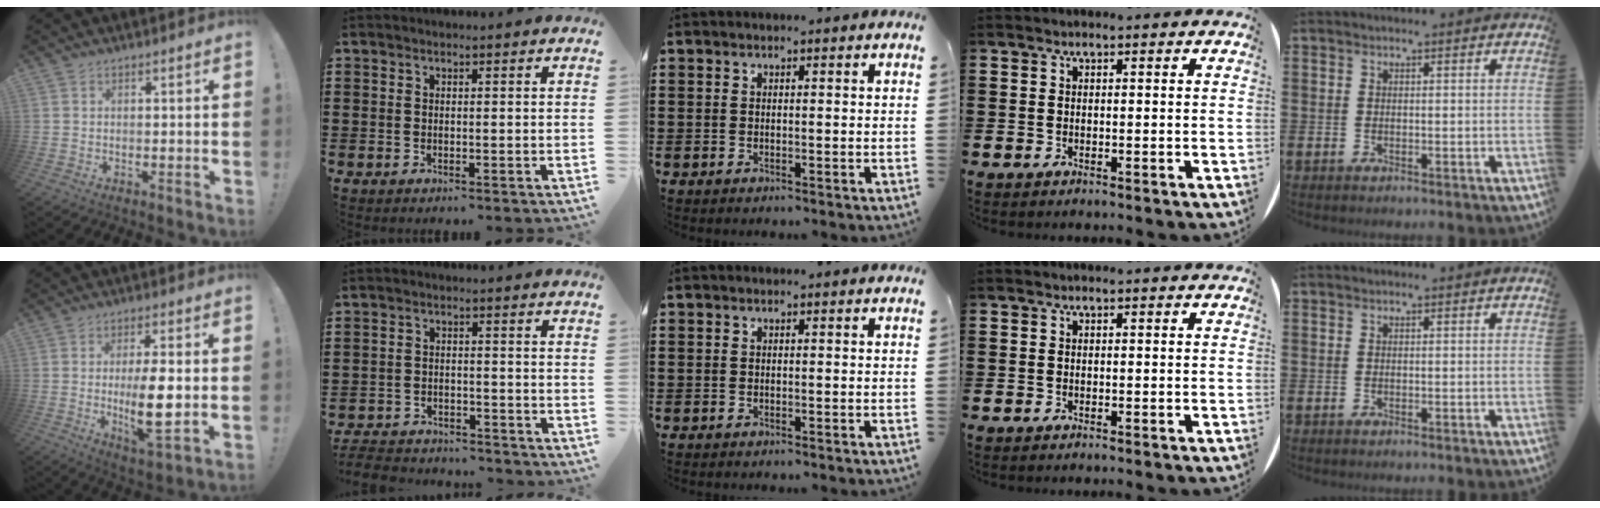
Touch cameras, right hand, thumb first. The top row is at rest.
{"thumb": {"total": 11.8, "force": [-0.7, 3.1, 11.4], "torque": [-0.196, -0.014, -0.018]}, "index": {"total": 3.8, "force": [-3.8, 0.5, 0.1], "torque": [-0.013, 0.000, -0.083]}}